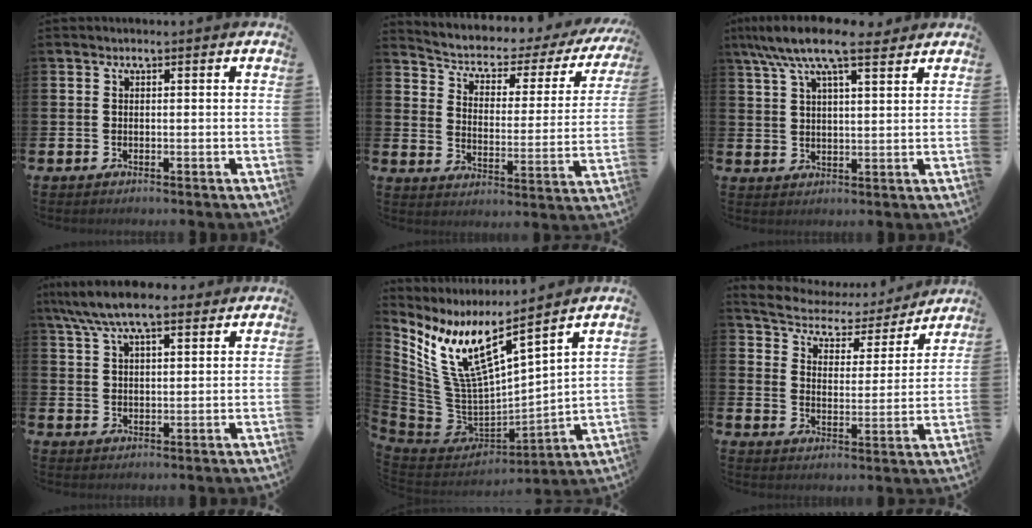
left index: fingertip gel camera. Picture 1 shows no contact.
{"total": 3.9, "force": [3.1, 1.8, 1.5], "torque": [-0.056, -0.031, 0.042]}
{"total": 9.2, "force": [7.5, 2.2, 4.8], "torque": [-0.104, -0.020, 0.136]}
{"total": 7.6, "force": [6.5, 2.0, 3.4], "torque": [-0.083, -0.014, 0.120]}
{"total": 9.5, "force": [6.9, 2.5, 6.0], "torque": [-0.156, -0.064, 0.121]}
{"total": 4.6, "force": [4.1, 1.9, 0.7], "torque": [-0.046, -0.034, 0.065]}